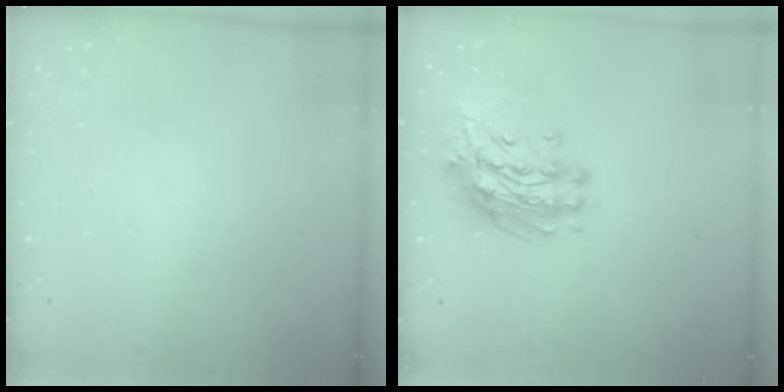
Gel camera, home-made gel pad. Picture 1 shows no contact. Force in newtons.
{"total": 12.2, "press": 12.1, "slide": 1.3}